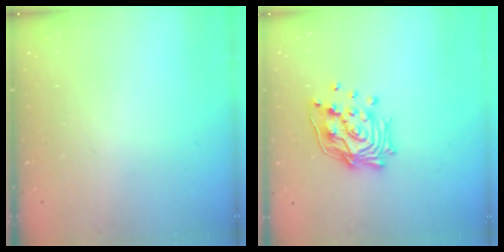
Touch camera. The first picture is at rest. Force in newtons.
{"total": 15.4, "press": 15.2, "slide": 1.8}